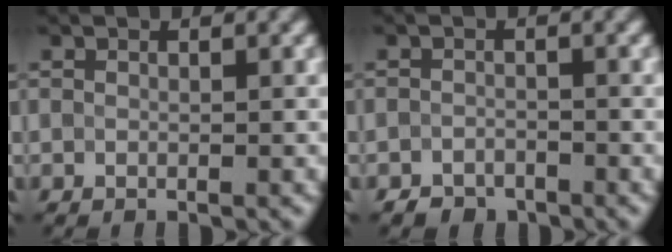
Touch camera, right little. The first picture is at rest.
{"total": 1.5, "force": [-1.3, 0.8, 0.1], "torque": [0.001, 0.004, -0.026]}